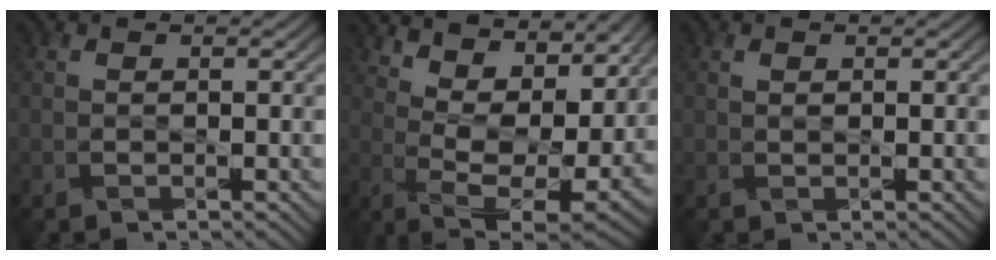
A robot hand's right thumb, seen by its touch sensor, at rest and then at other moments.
{"total": 14.0, "force": [8.3, 5.2, 10.0], "torque": [-0.188, 0.005, 0.130]}
{"total": 0.6, "force": [0.3, 0.3, 0.3], "torque": [-0.005, -0.001, 0.005]}